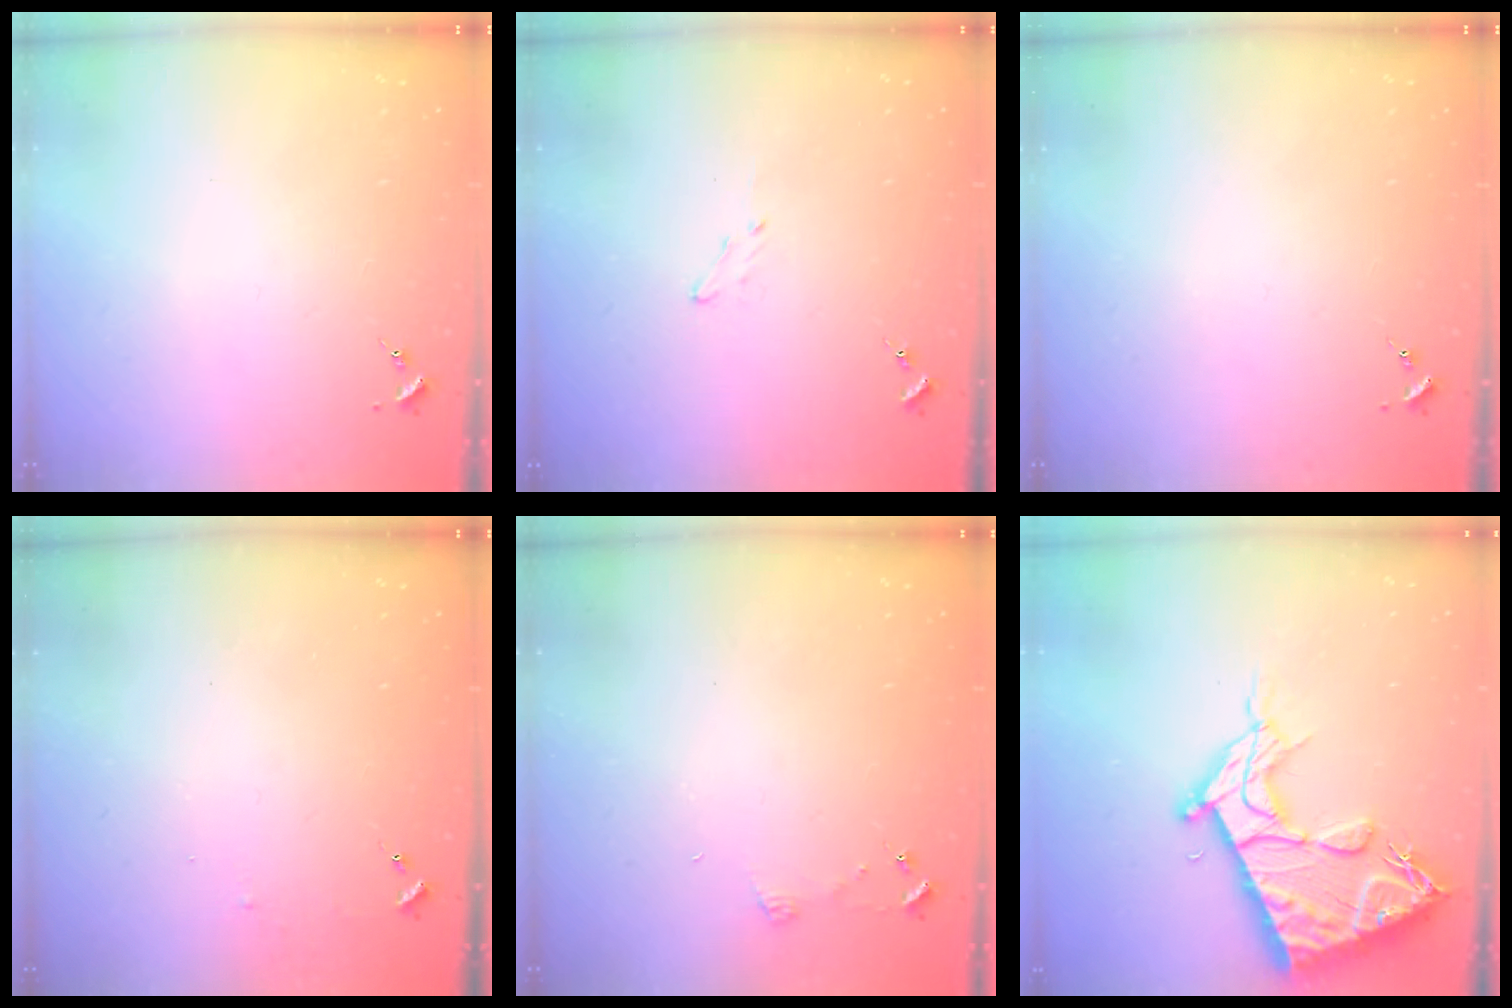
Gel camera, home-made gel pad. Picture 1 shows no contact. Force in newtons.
{"total": 3.6, "press": 3.6, "slide": 0.4}
{"total": 0.0}
{"total": 3.2, "press": 3.2, "slide": 0.3}
{"total": 3.9, "press": 3.9, "slide": 0.4}
{"total": 19.5, "press": 19.4, "slide": 1.8}